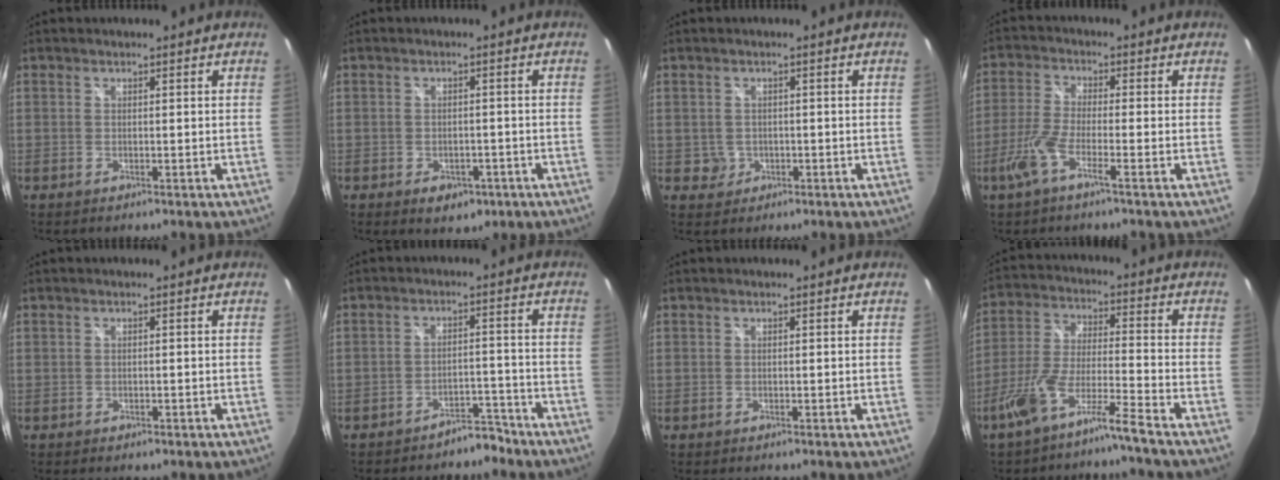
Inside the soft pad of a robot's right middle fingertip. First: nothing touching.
{"total": 5.1, "force": [-2.7, 3.4, 2.7], "torque": [-0.049, -0.004, -0.029]}
{"total": 2.4, "force": [-0.3, 2.3, 0.3], "torque": [-0.005, 0.001, -0.001]}
{"total": 6.0, "force": [-3.3, 0.4, 5.0], "torque": [-0.119, -0.005, -0.067]}
{"total": 0.6, "force": [-0.4, 0.4, 0.2], "torque": [-0.002, -0.002, -0.006]}
{"total": 4.7, "force": [-4.2, 1.8, 1.1], "torque": [-0.022, 0.018, -0.056]}
{"total": 0.0}
{"total": 8.5, "force": [-6.4, -0.5, 5.5], "torque": [-0.121, 0.002, -0.120]}